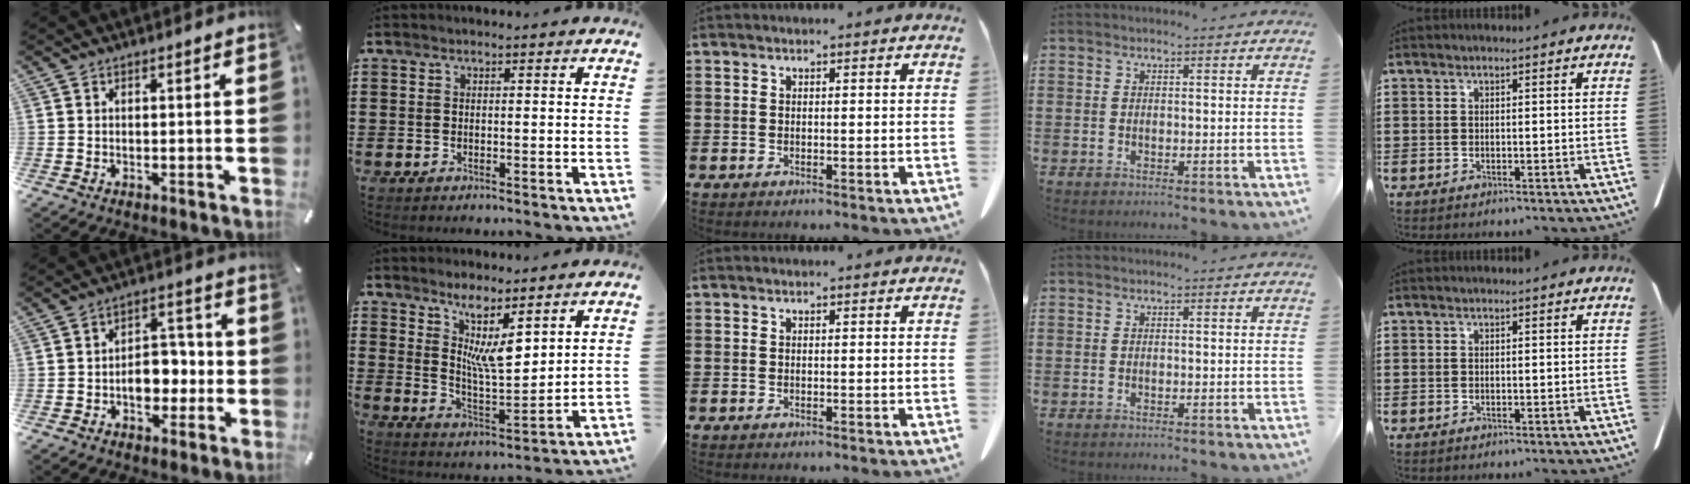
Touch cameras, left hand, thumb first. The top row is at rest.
{"thumb": {"total": 7.8, "force": [-2.2, 5.7, 4.7], "torque": [-0.055, 0.016, -0.038]}, "index": {"total": 6.9, "force": [4.4, 1.8, 5.1], "torque": [-0.103, -0.018, 0.075]}}